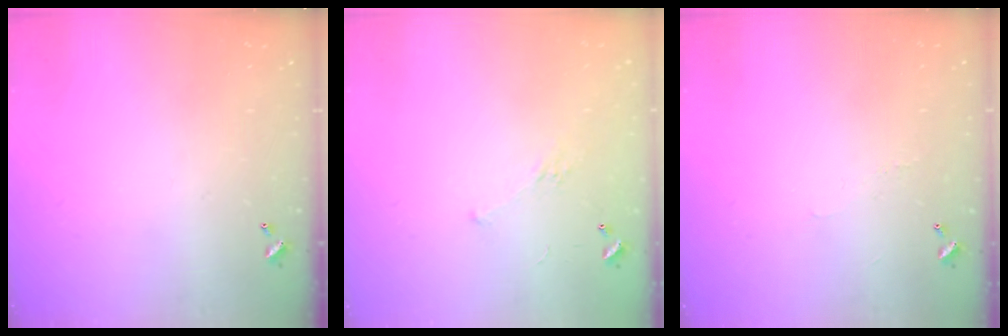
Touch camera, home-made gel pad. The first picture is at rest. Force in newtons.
{"total": 2.8, "press": 2.6, "slide": 1.1}
{"total": 0.9, "press": 0.7, "slide": 0.6}